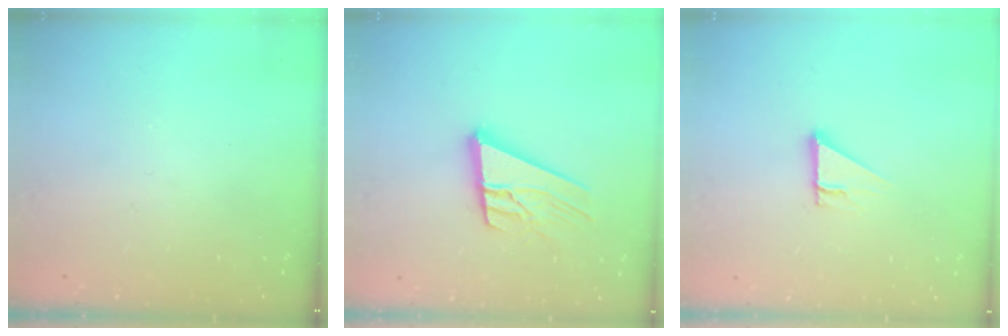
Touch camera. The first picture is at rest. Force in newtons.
{"total": 14.1, "press": 13.9, "slide": 2.4}
{"total": 2.7, "press": 2.7, "slide": 0.0}